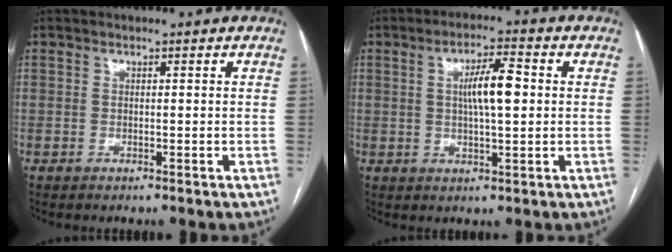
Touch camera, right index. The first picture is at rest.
{"total": 6.9, "force": [0.9, 1.2, 6.7], "torque": [-0.119, 0.011, 0.016]}